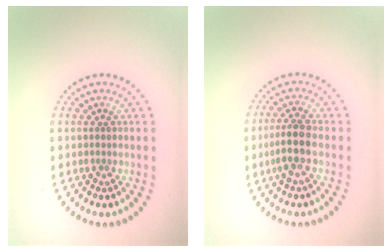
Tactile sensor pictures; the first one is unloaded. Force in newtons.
{"total": 2.9, "press": 2.5, "slide": 1.4}